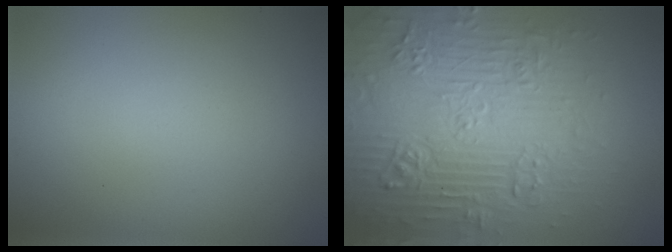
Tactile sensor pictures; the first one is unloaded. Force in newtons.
{"total": 8.0, "press": 7.7, "slide": 2.0}